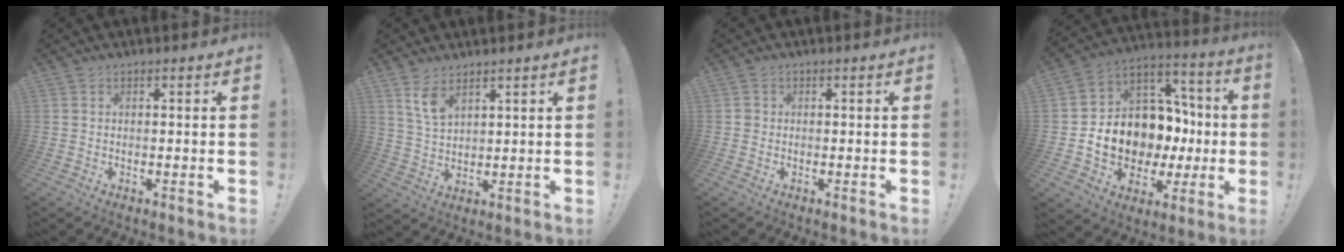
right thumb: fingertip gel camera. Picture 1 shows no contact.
{"total": 6.5, "force": [4.4, 3.0, 3.7], "torque": [-0.062, -0.025, 0.081]}
{"total": 1.2, "force": [-0.2, 1.1, 0.3], "torque": [-0.009, 0.006, -0.002]}
{"total": 14.4, "force": [-2.0, 11.9, 7.9], "torque": [-0.109, 0.002, -0.008]}